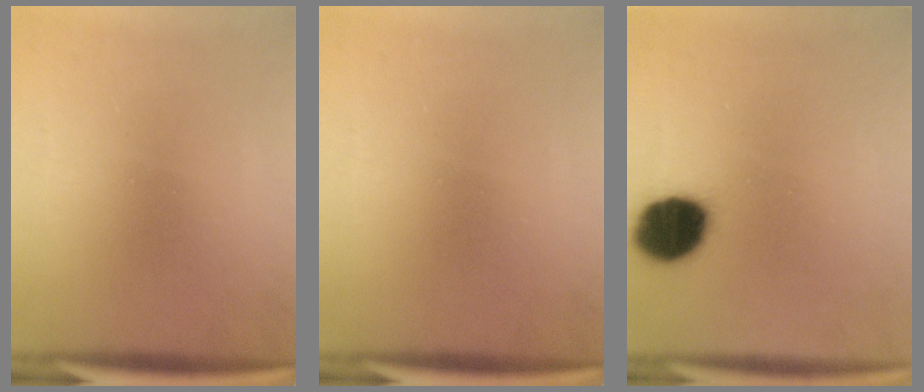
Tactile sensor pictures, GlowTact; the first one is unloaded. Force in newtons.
{"total": 0.0}
{"total": 13.2}